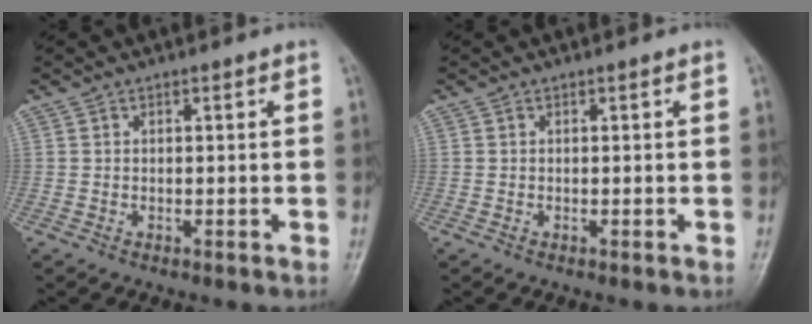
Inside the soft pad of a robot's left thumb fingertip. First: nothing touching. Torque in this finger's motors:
{"motor_torque": [0.00, 0.00, -0.07, -0.07, 0.00]}